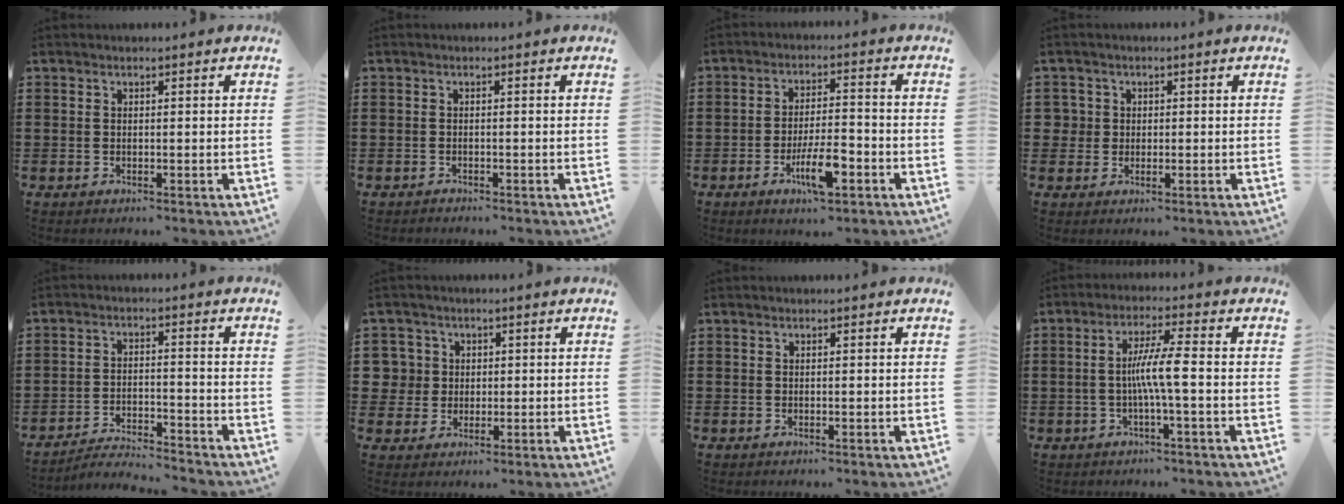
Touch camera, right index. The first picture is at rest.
{"total": 0.8, "force": [-0.8, 0.0, 0.0], "torque": [-0.002, -0.001, -0.016]}
{"total": 7.6, "force": [-3.3, 2.1, 6.5], "torque": [-0.124, -0.003, -0.059]}
{"total": 2.1, "force": [0.1, 2.1, 0.3], "torque": [-0.016, 0.010, -0.001]}
{"total": 3.6, "force": [-3.6, -0.1, 0.5], "torque": [-0.015, 0.002, -0.076]}
{"total": 4.1, "force": [0.5, 4.0, 0.4], "torque": [-0.029, 0.014, 0.009]}
{"total": 0.0}
{"total": 5.8, "force": [-0.9, 0.0, 5.8], "torque": [-0.104, -0.001, -0.022]}